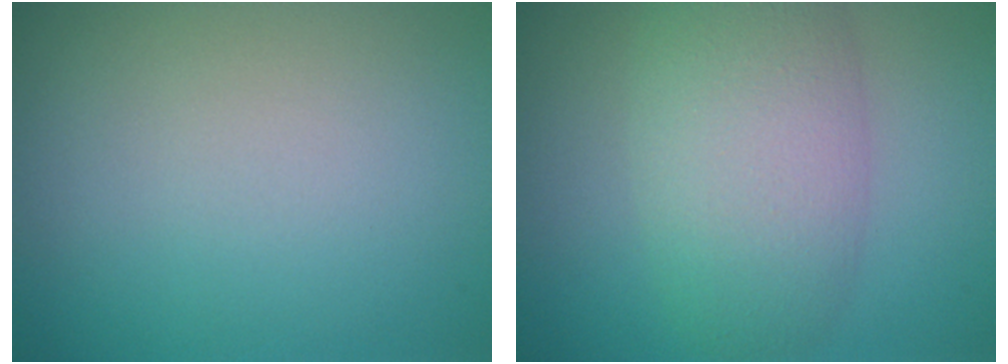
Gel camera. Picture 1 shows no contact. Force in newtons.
{"total": 6.2, "press": 6.2, "slide": 0.3}